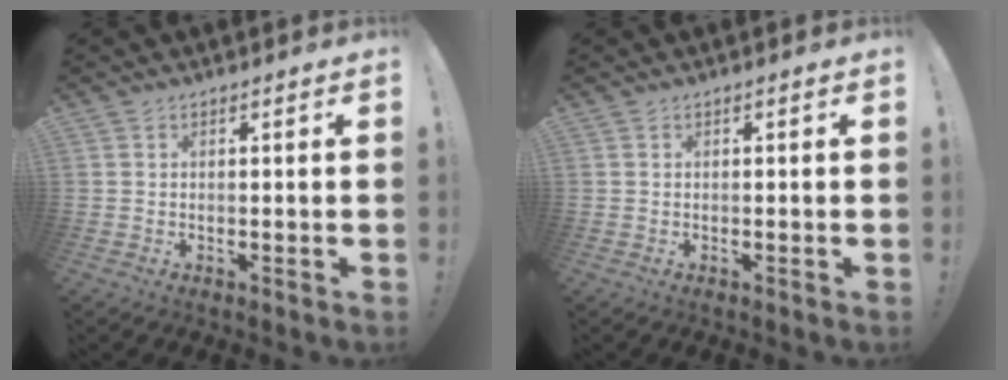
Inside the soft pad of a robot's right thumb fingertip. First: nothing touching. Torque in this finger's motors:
{"motor_torque": [0.00, 0.00, 0.00, 0.00, 0.00]}